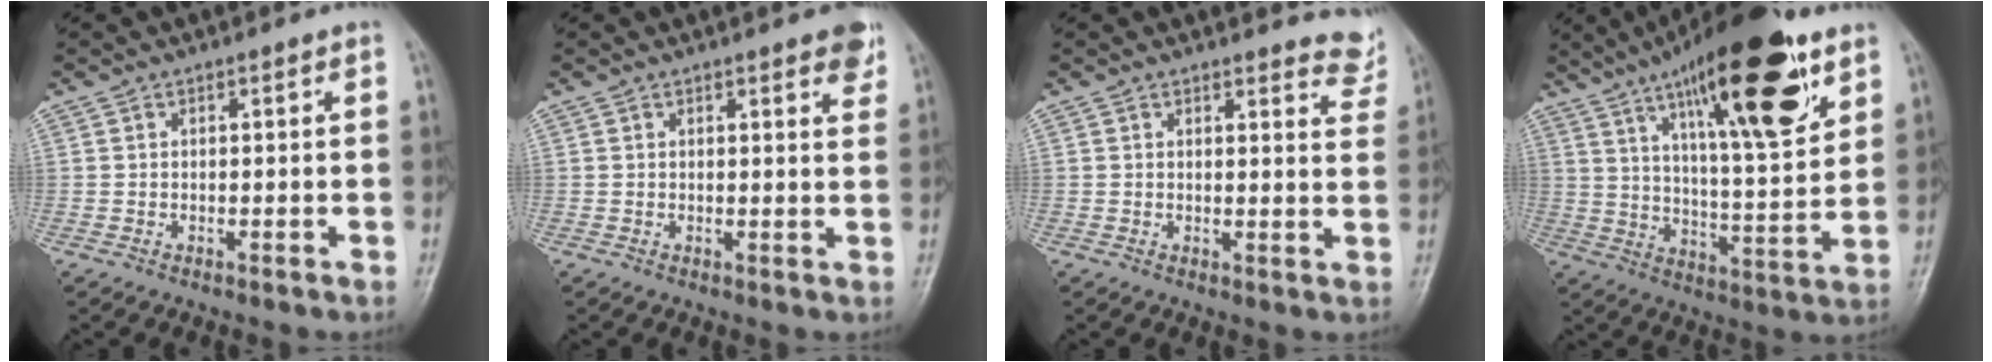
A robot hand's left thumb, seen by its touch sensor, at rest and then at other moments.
{"total": 4.3, "force": [2.9, 1.3, 3.0], "torque": [-0.019, -0.008, 0.029]}
{"total": 6.3, "force": [6.0, 1.6, 0.8], "torque": [0.023, -0.042, 0.043]}
{"total": 23.5, "force": [12.8, 6.1, 18.7], "torque": [-0.273, -0.042, 0.206]}